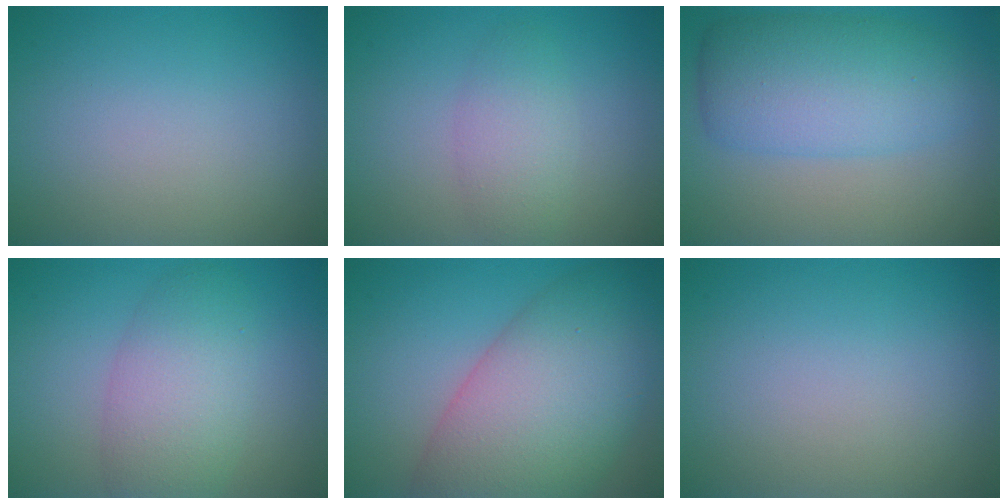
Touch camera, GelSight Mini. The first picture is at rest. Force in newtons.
{"total": 2.8, "press": 2.8, "slide": 0.1}
{"total": 7.2, "press": 7.2, "slide": 0.1}
{"total": 5.5, "press": 5.4, "slide": 0.3}
{"total": 11.2, "press": 11.2, "slide": 0.4}
{"total": 0.0}